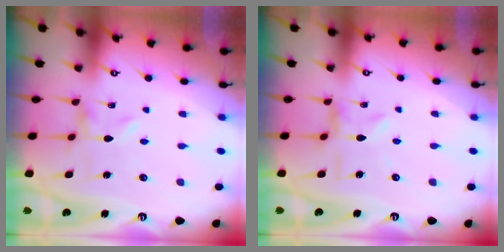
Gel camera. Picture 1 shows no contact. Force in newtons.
{"total": 4.7, "press": 4.7, "slide": 0.4}